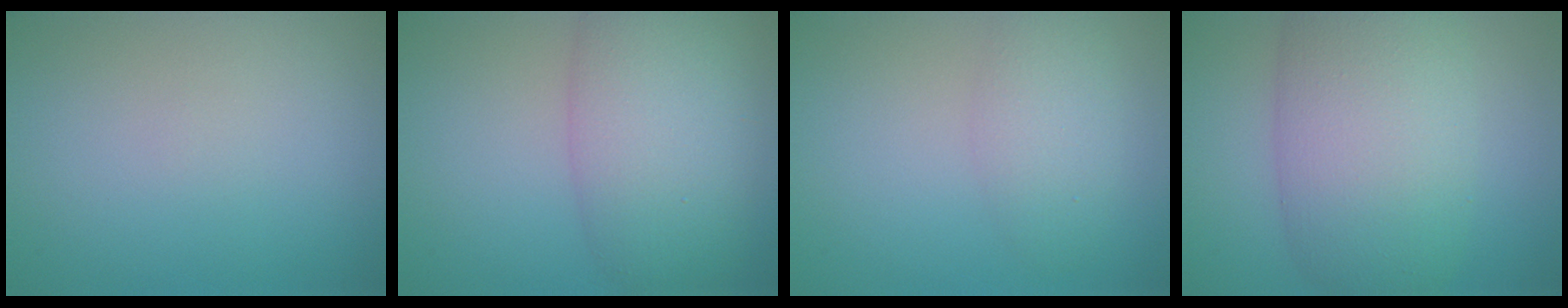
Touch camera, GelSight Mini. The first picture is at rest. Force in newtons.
{"total": 7.8, "press": 7.7, "slide": 0.5}
{"total": 2.8, "press": 2.8, "slide": 0.2}
{"total": 10.1, "press": 10.0, "slide": 0.3}